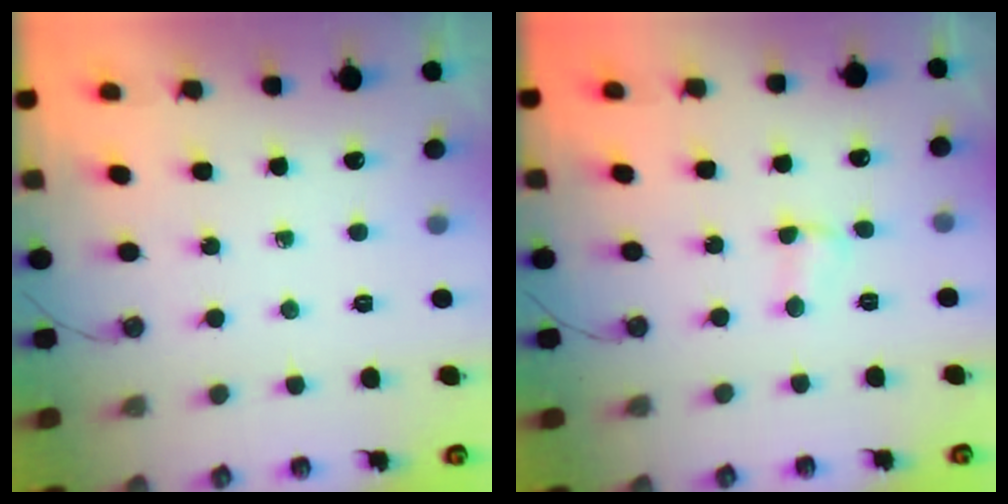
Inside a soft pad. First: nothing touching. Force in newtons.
{"total": 3.5, "press": 3.4, "slide": 0.7}